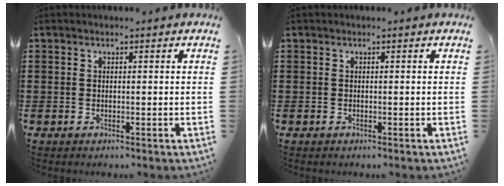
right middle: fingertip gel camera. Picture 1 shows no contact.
{"total": 0.0}